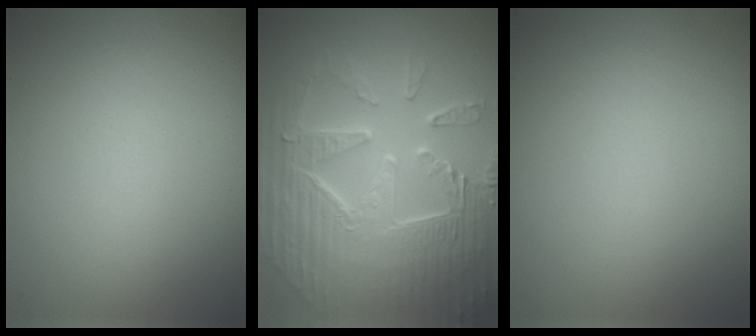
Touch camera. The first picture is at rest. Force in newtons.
{"total": 9.8, "press": 6.6, "slide": 7.2}
{"total": 0.0}